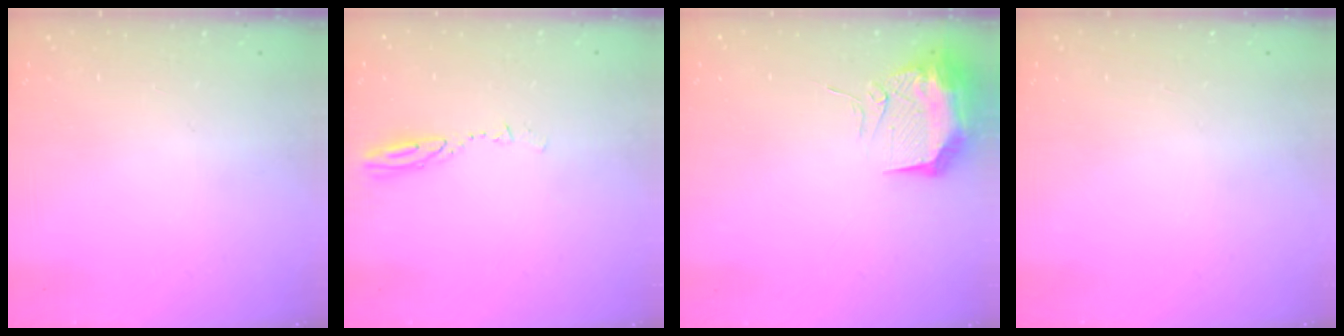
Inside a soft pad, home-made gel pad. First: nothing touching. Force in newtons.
{"total": 3.9, "press": 3.9, "slide": 0.3}
{"total": 11.4, "press": 11.2, "slide": 1.9}
{"total": 0.0}